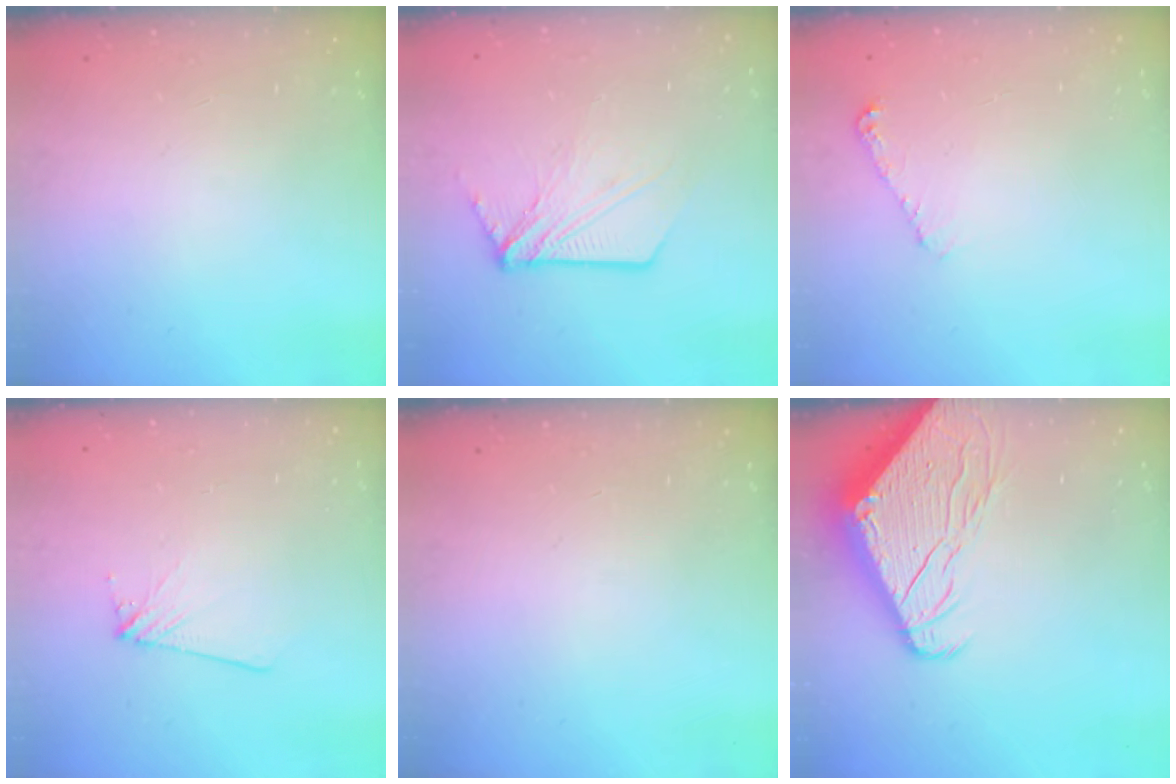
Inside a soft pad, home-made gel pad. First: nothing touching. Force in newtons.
{"total": 10.0, "press": 10.0, "slide": 0.8}
{"total": 5.3, "press": 5.2, "slide": 0.8}
{"total": 4.3, "press": 4.2, "slide": 0.6}
{"total": 0.0}
{"total": 10.5, "press": 10.4, "slide": 1.2}